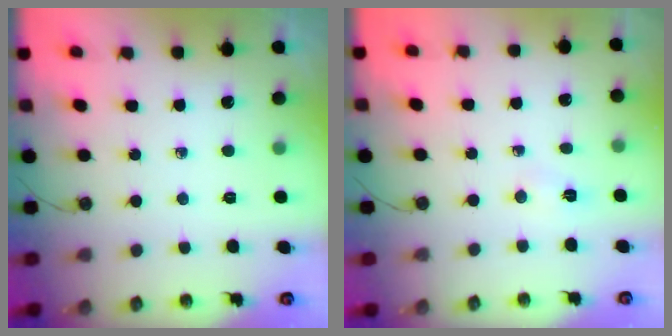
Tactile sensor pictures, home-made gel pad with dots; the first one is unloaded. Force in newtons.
{"total": 2.9, "press": 1.4, "slide": 2.6}